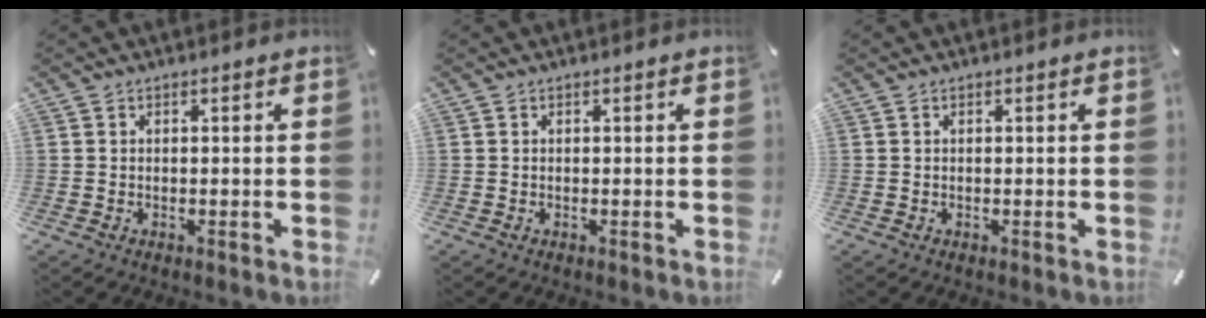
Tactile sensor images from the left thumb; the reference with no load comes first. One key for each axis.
{"total": 0.0}
{"total": 0.0}